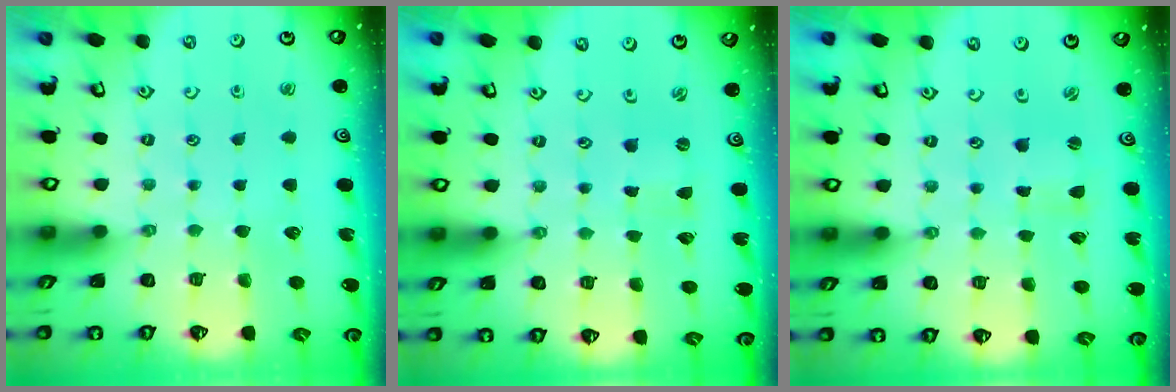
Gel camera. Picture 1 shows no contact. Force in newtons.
{"total": 0.0}
{"total": 0.6, "press": 0.5, "slide": 0.2}